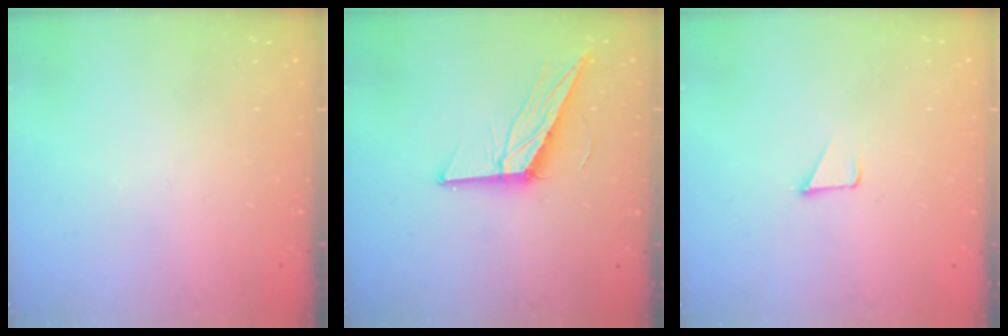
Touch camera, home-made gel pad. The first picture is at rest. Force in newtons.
{"total": 13.3, "press": 13.3, "slide": 0.7}
{"total": 1.2, "press": 1.2, "slide": 0.1}